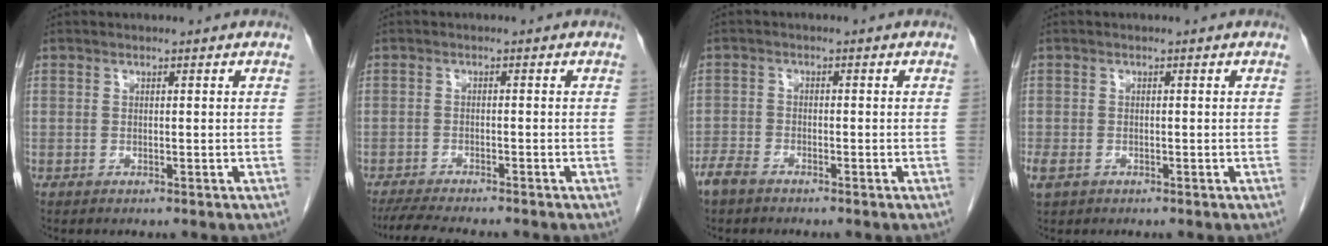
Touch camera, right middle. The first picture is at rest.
{"total": 7.6, "force": [-6.8, 0.6, 3.5], "torque": [-0.056, -0.018, -0.107]}
{"total": 3.1, "force": [-2.6, 1.1, 1.3], "torque": [-0.027, 0.000, -0.047]}
{"total": 2.3, "force": [-1.2, 1.6, 1.2], "torque": [-0.030, -0.002, -0.016]}